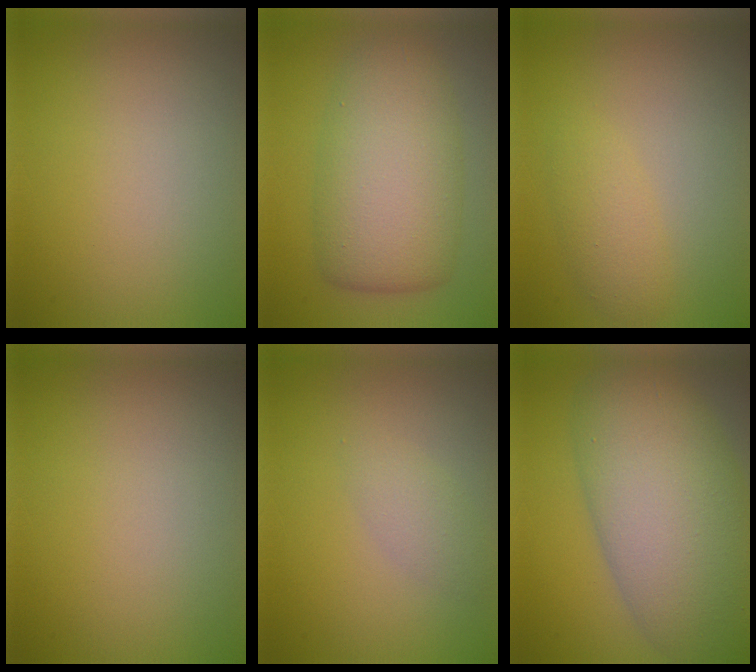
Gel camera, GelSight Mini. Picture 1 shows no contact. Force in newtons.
{"total": 8.5, "press": 8.5, "slide": 0.1}
{"total": 2.0, "press": 2.0, "slide": 0.1}
{"total": 0.0}
{"total": 1.6, "press": 1.6, "slide": 0.1}
{"total": 12.2, "press": 12.2, "slide": 0.6}